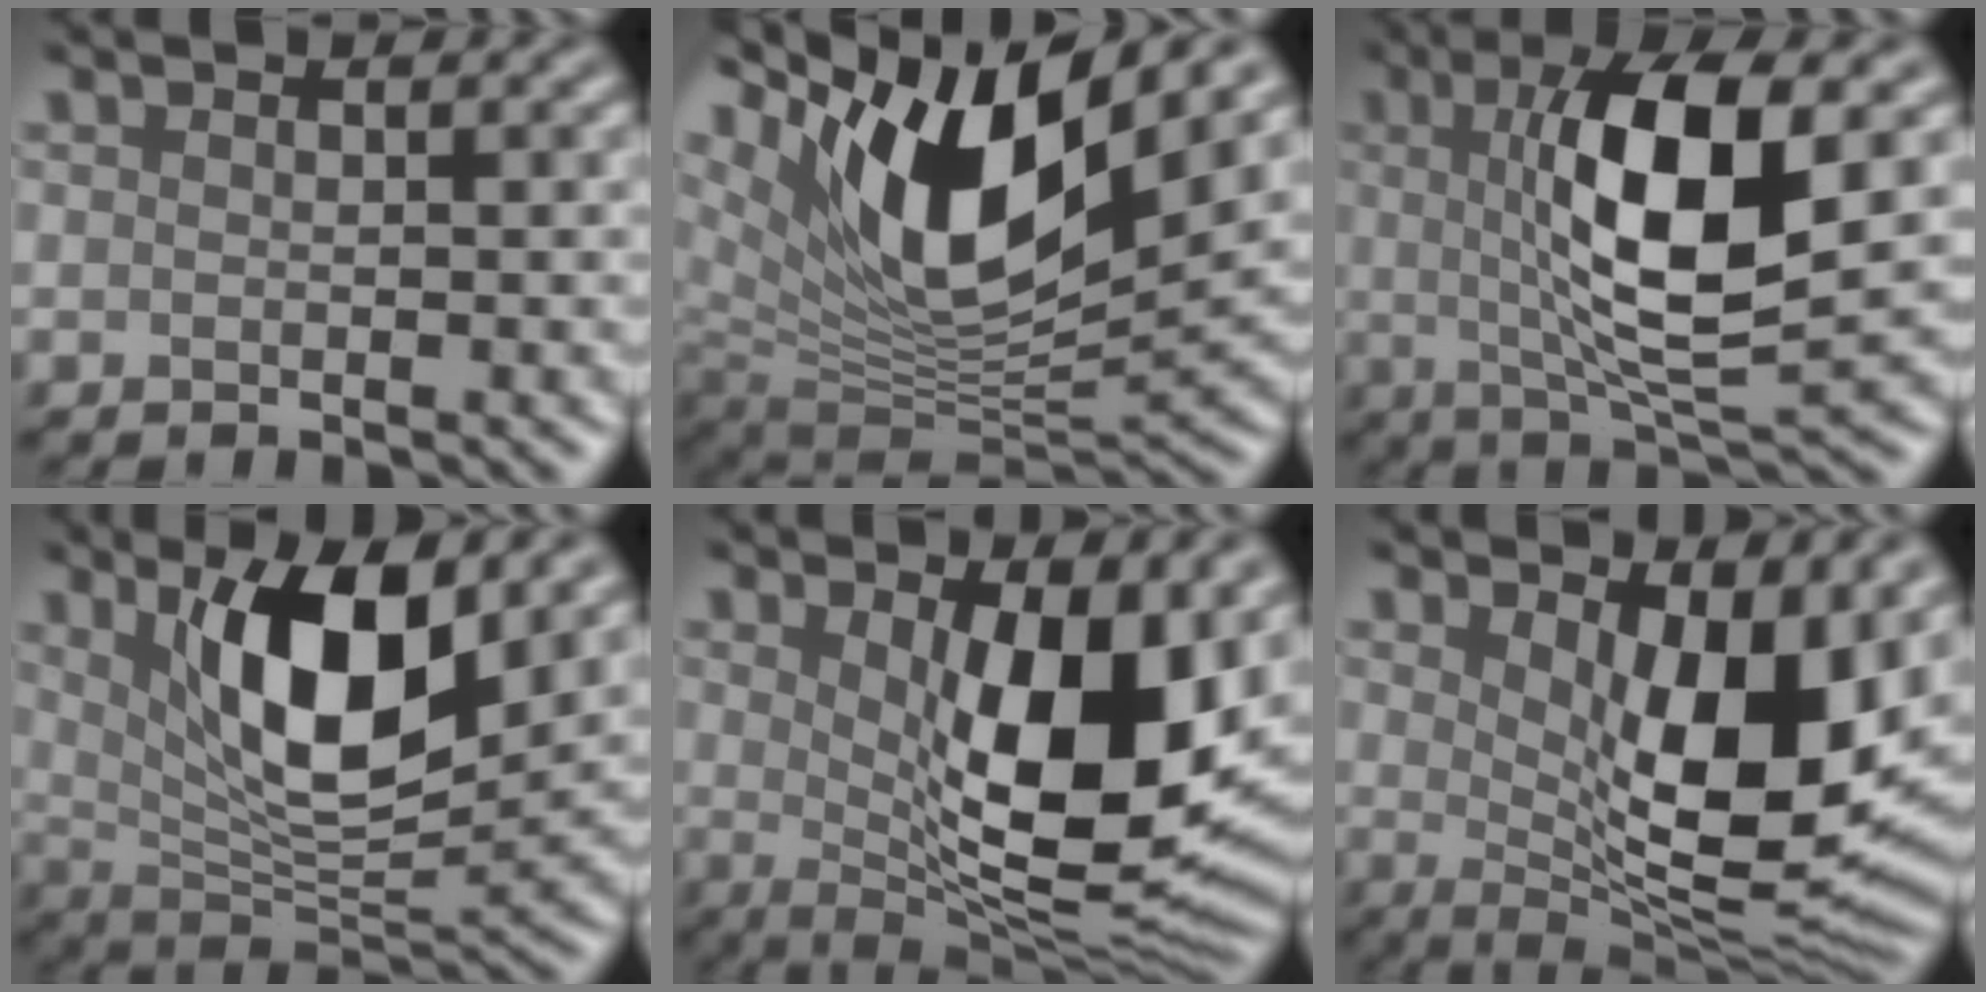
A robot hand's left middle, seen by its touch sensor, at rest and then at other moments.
{"total": 14.1, "force": [6.3, 5.7, 11.3], "torque": [-0.199, 0.001, 0.112]}
{"total": 10.0, "force": [1.5, 2.7, 9.5], "torque": [-0.154, -0.004, 0.031]}
{"total": 9.4, "force": [3.4, 3.2, 8.2], "torque": [-0.137, -0.016, 0.061]}
{"total": 12.2, "force": [2.0, 4.4, 11.2], "torque": [-0.153, -0.017, 0.036]}
{"total": 11.2, "force": [2.6, 4.2, 10.1], "torque": [-0.144, -0.018, 0.046]}